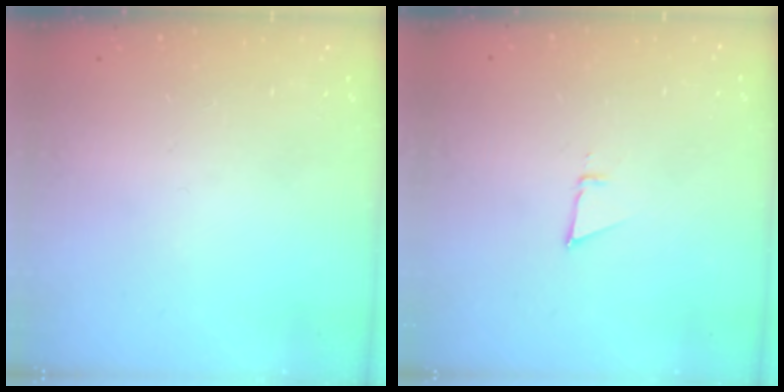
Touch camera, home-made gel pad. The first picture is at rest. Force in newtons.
{"total": 4.3, "press": 4.2, "slide": 0.7}